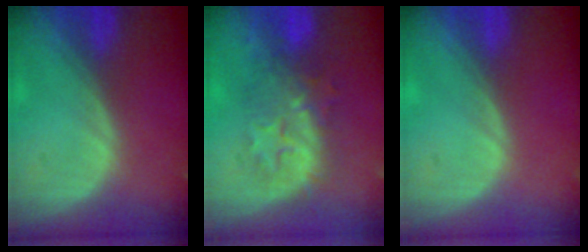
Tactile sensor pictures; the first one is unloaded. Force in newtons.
{"total": 7.9, "press": 7.8, "slide": 1.3}
{"total": 0.0}